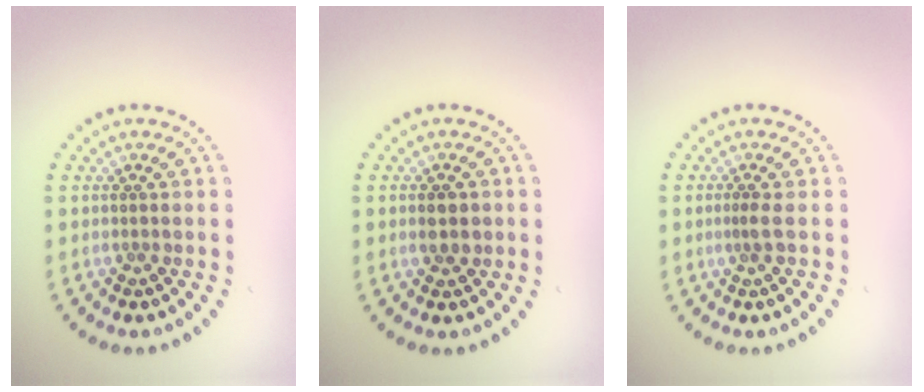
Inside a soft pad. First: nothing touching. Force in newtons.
{"total": 1.9, "press": 1.9, "slide": 0.1}
{"total": 0.8, "press": 0.5, "slide": 0.7}